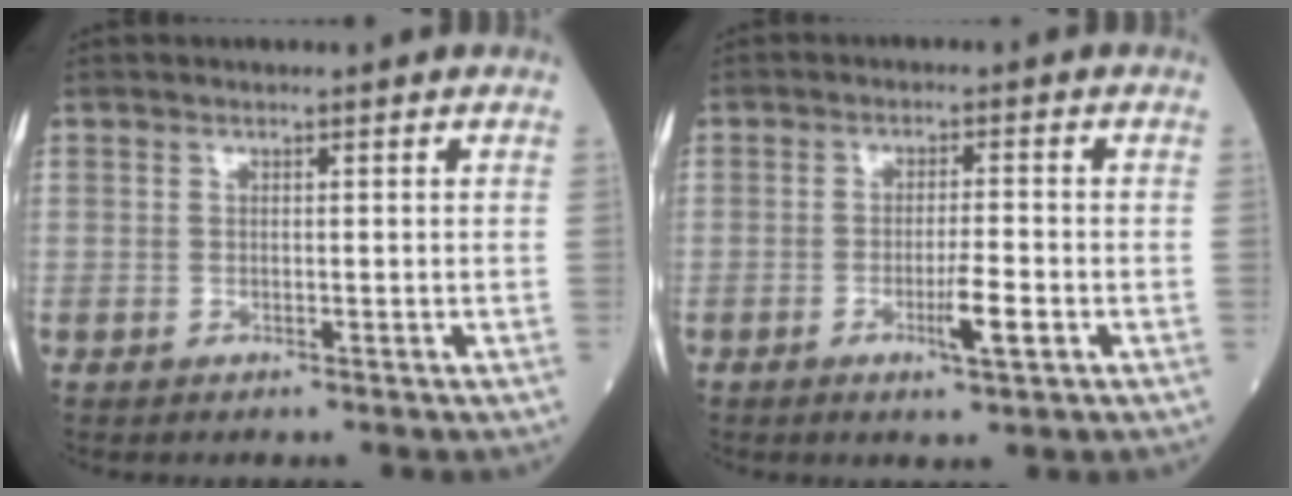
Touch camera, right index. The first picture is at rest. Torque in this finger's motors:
{"motor_torque": [0.65, -0.19, 0.38, 0.09]}